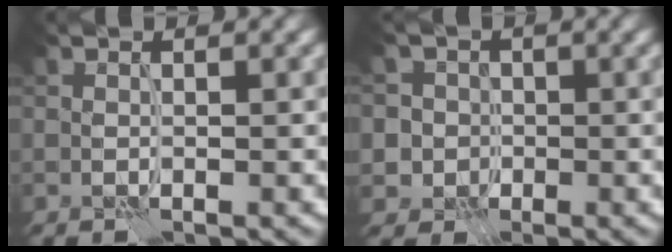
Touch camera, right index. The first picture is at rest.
{"total": 4.8, "force": [0.7, 4.6, 1.1], "torque": [-0.015, 0.025, -0.002]}